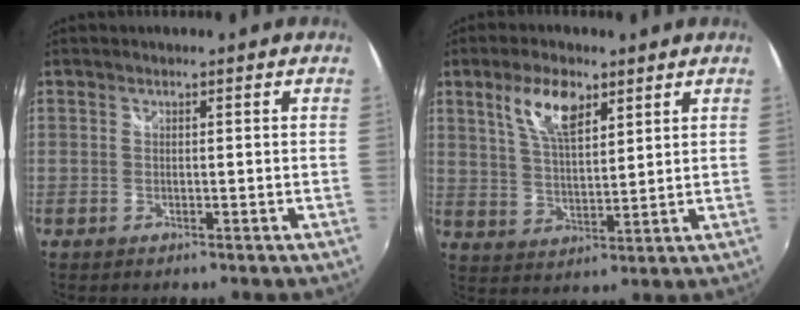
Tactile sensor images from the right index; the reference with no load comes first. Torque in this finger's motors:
{"motor_torque": [0.85, 0.82, 0.20, 0.07]}